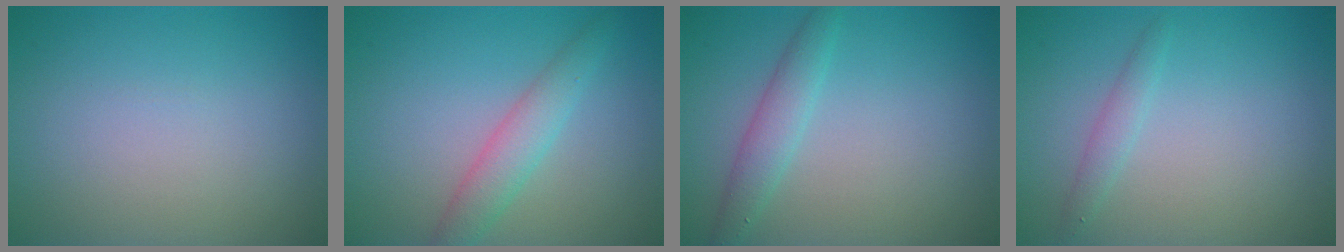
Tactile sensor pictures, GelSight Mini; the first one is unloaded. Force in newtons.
{"total": 2.9, "press": 2.9, "slide": 0.1}
{"total": 2.3, "press": 2.3, "slide": 0.1}
{"total": 1.3, "press": 1.3, "slide": 0.1}